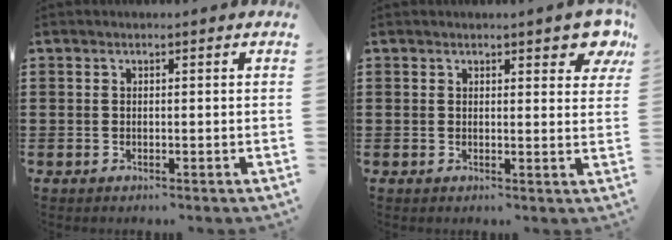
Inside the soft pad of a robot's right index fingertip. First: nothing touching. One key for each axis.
{"total": 3.3, "fx": 2.5, "fy": 1.0, "fz": 1.8, "tx": -0.019, "ty": -0.005, "tz": 0.041}